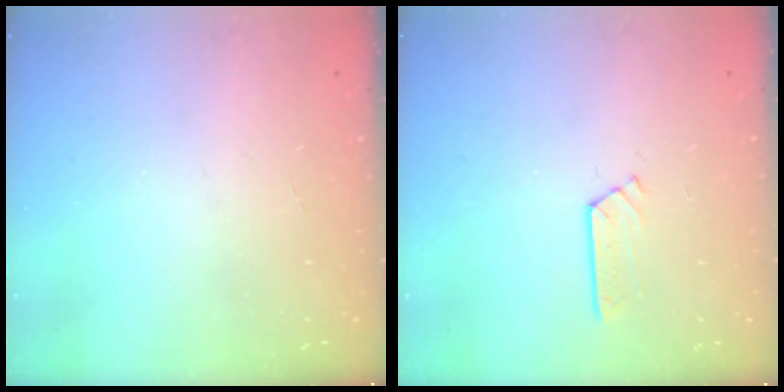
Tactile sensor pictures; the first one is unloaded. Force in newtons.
{"total": 2.4, "press": 2.4, "slide": 0.1}